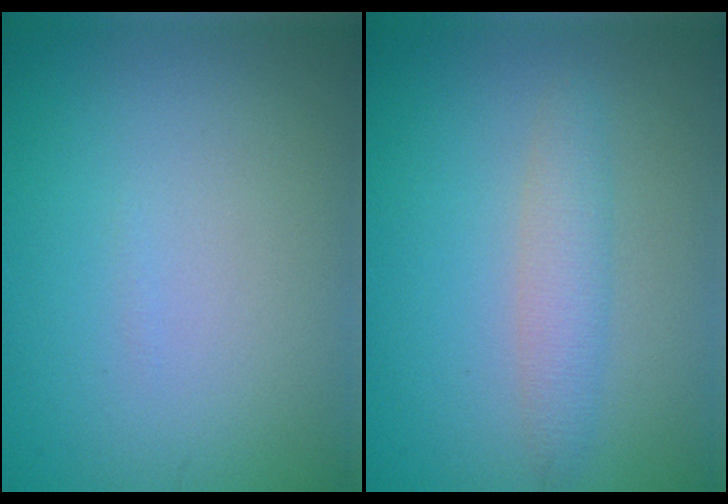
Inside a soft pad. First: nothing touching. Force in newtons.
{"total": 2.2, "press": 2.2, "slide": 0.0}